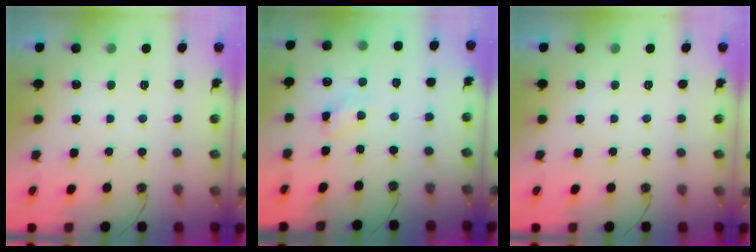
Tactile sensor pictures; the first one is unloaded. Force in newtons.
{"total": 4.5, "press": 4.4, "slide": 0.2}
{"total": 0.0}